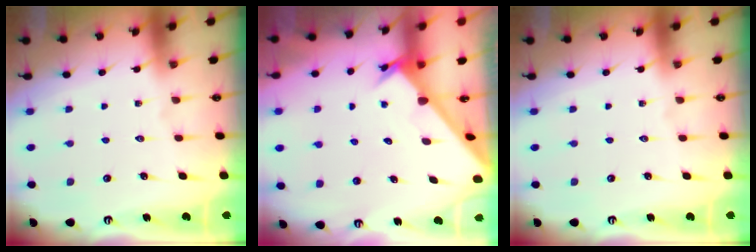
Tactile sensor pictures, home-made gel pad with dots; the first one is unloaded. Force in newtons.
{"total": 2.4, "press": 2.4, "slide": 0.2}
{"total": 0.0}